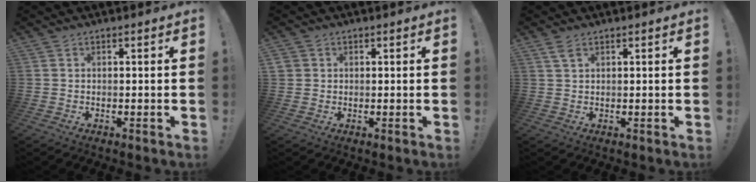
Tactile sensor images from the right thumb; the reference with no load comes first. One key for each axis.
{"total": 1.7, "fx": 0.6, "fy": 1.6, "fz": 0.1, "tx": 0.006, "ty": -0.003, "tz": 0.010}
{"total": 2.5, "fx": 1.5, "fy": 0.9, "fz": 1.8, "tx": -0.035, "ty": -0.002, "tz": 0.028}